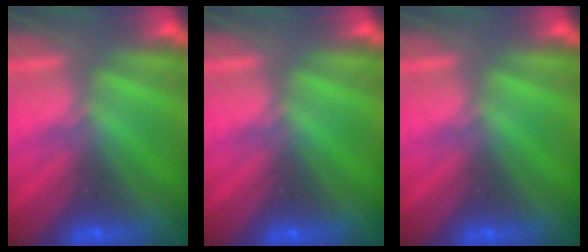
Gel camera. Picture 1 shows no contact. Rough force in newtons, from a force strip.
{"total": 0.0}
{"total": 0.0}